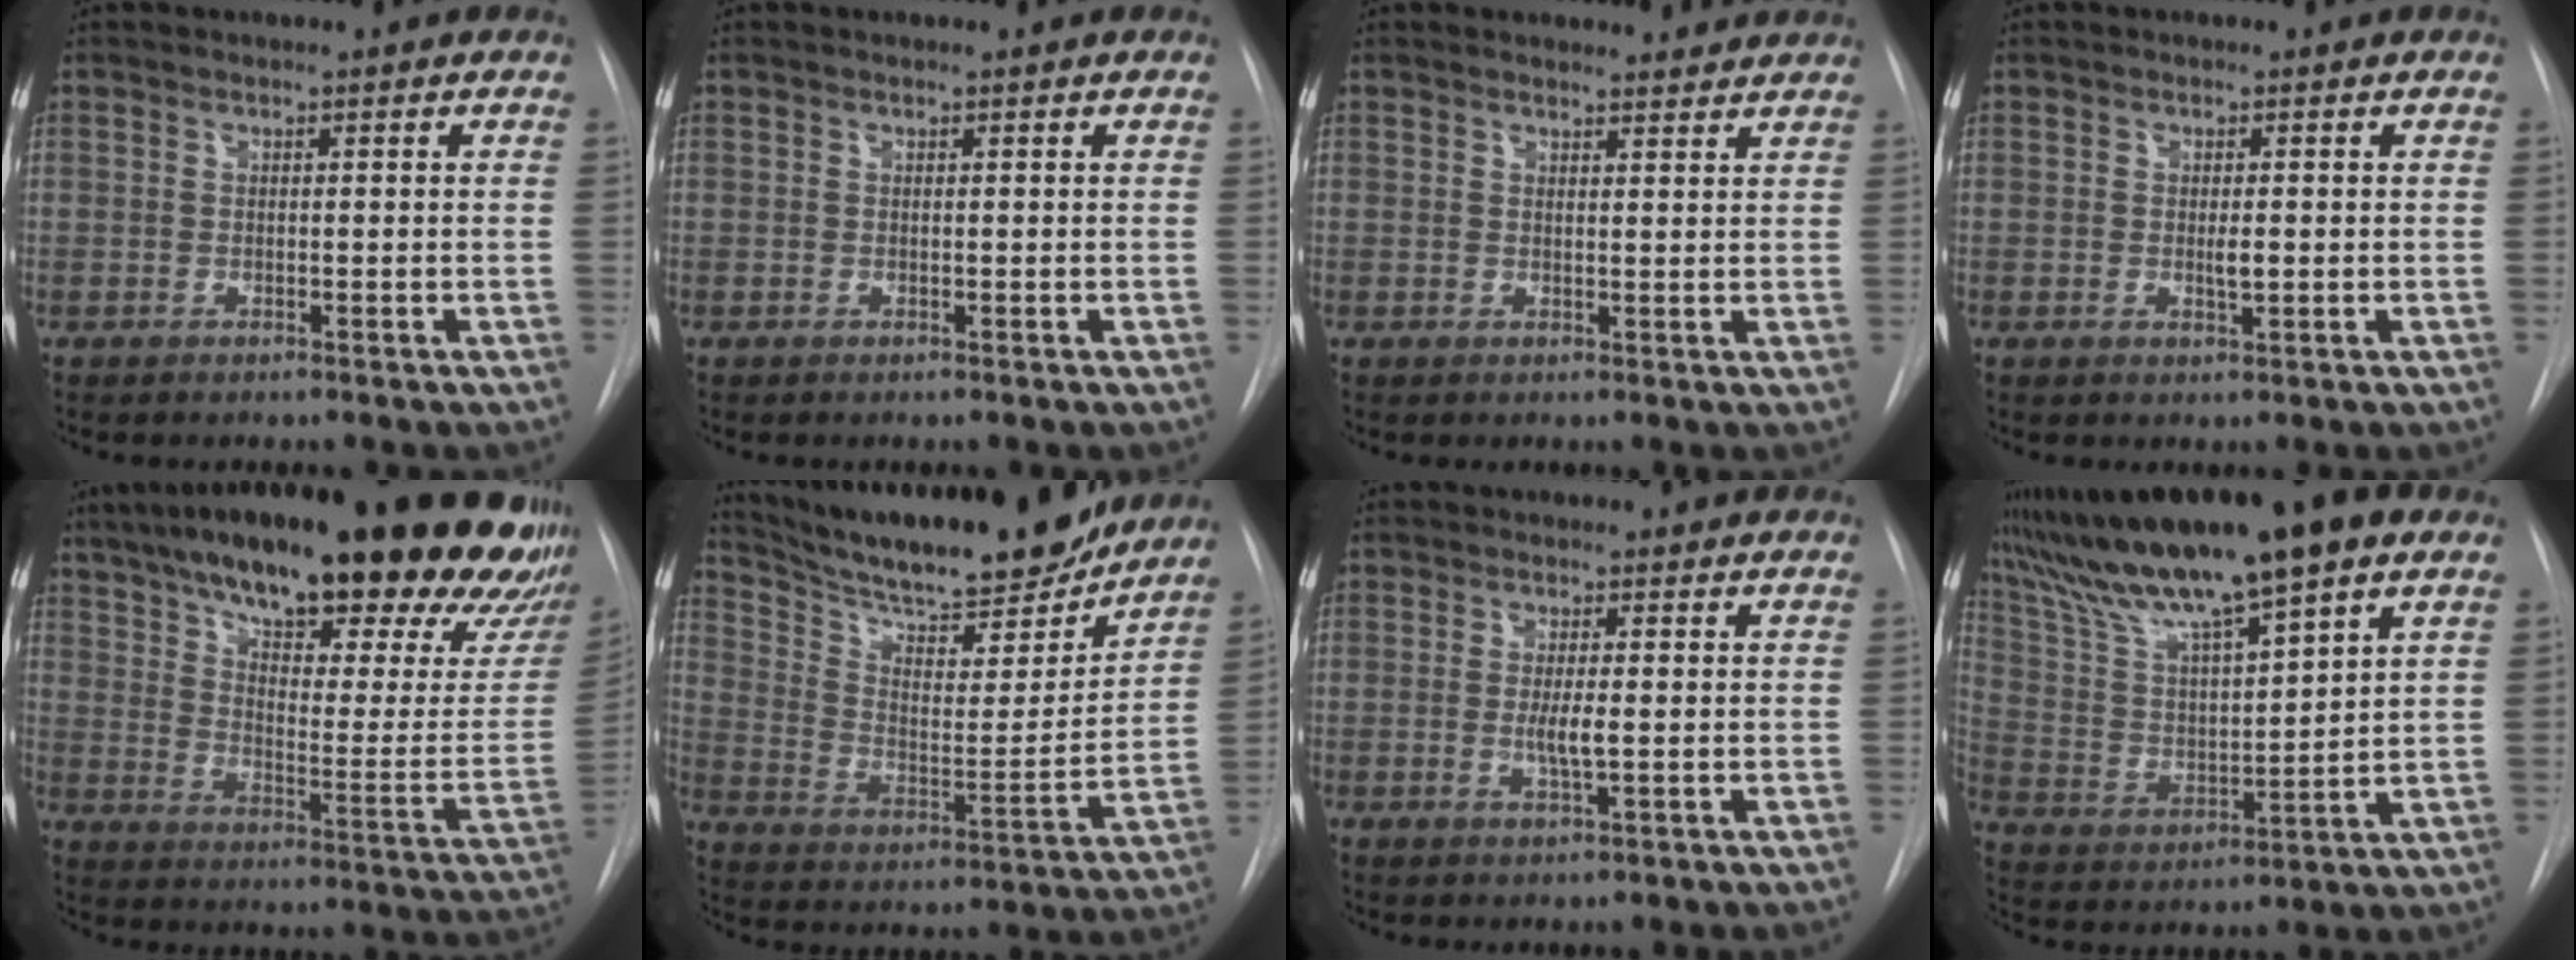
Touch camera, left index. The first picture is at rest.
{"total": 0.0}
{"total": 4.2, "force": [4.1, 1.0, 0.2], "torque": [-0.002, 0.000, 0.040]}
{"total": 1.6, "force": [-0.1, 0.4, 1.6], "torque": [-0.030, -0.004, 0.000]}
{"total": 36.8, "force": [27.6, 8.0, 23.0], "torque": [-0.275, -0.029, 0.373]}
{"total": 23.6, "force": [20.8, 3.8, 10.5], "torque": [-0.183, -0.019, 0.312]}
{"total": 3.0, "force": [-0.2, 0.3, 3.0], "torque": [-0.060, -0.007, -0.003]}
{"total": 18.5, "force": [13.7, 1.5, 12.4], "torque": [-0.217, 0.015, 0.244]}